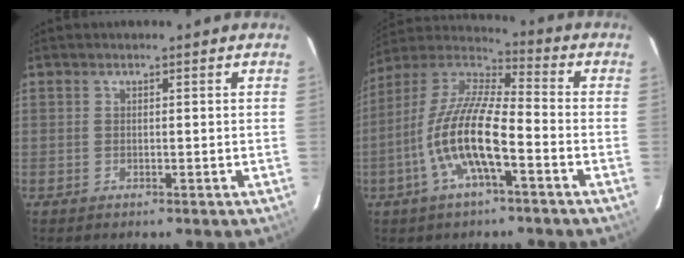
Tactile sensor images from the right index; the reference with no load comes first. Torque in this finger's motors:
{"motor_torque": [1.47, -0.67, 1.06, 0.21]}